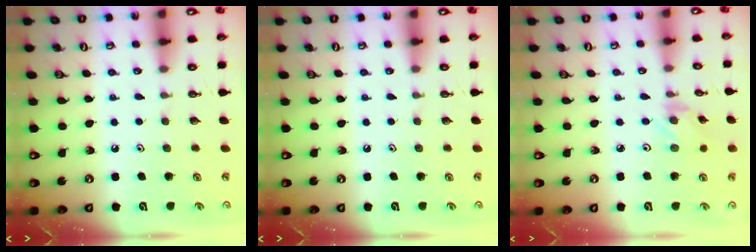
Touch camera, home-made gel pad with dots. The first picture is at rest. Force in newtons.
{"total": 0.0}
{"total": 0.8, "press": 0.8, "slide": 0.1}